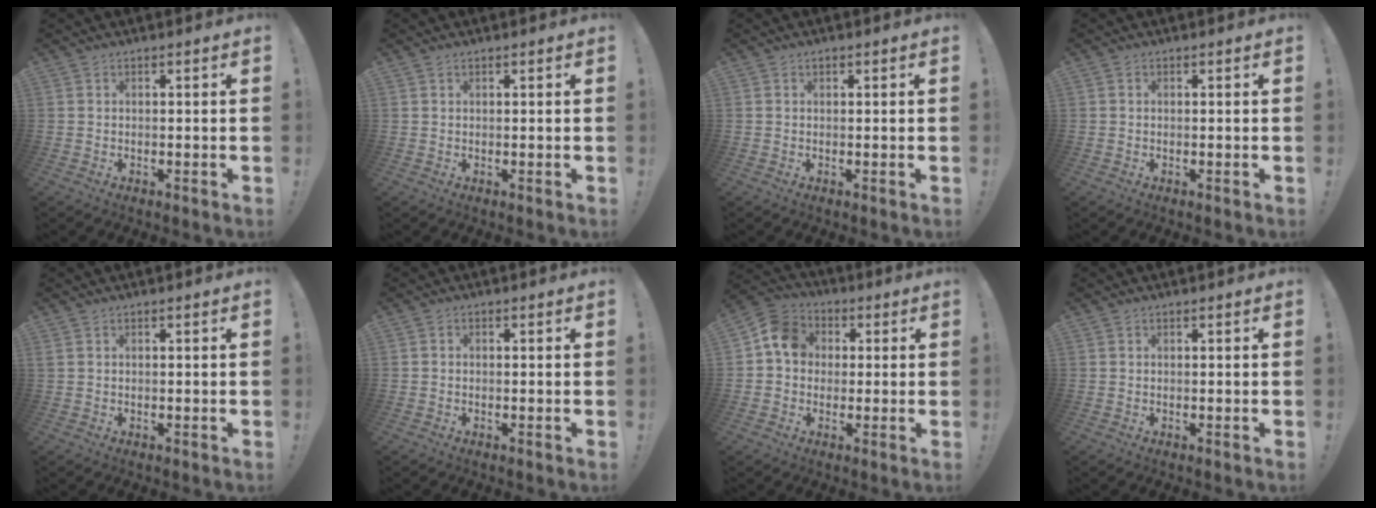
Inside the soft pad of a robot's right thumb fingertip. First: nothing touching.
{"total": 0.5, "force": [0.4, 0.3, 0.2], "torque": [-0.001, -0.001, 0.008]}
{"total": 0.8, "force": [0.5, 0.5, 0.3], "torque": [-0.004, 0.001, 0.008]}
{"total": 0.0}
{"total": 0.5, "force": [0.4, 0.2, 0.3], "torque": [-0.006, 0.001, 0.008]}
{"total": 0.6, "force": [-0.3, 0.4, 0.2], "torque": [-0.002, 0.001, -0.005]}
{"total": 10.4, "force": [1.5, 8.9, 5.1], "torque": [-0.064, 0.014, 0.034]}
{"total": 0.0}